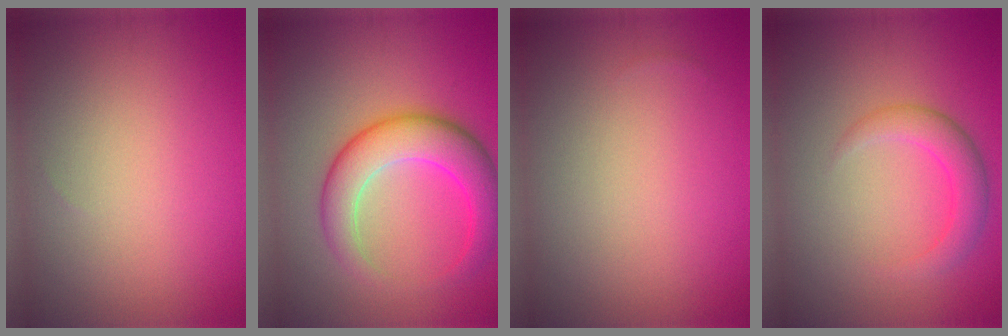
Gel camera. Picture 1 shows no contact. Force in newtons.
{"total": 6.6, "press": 6.6, "slide": 0.1}
{"total": 0.0}
{"total": 3.0, "press": 3.0, "slide": 0.1}